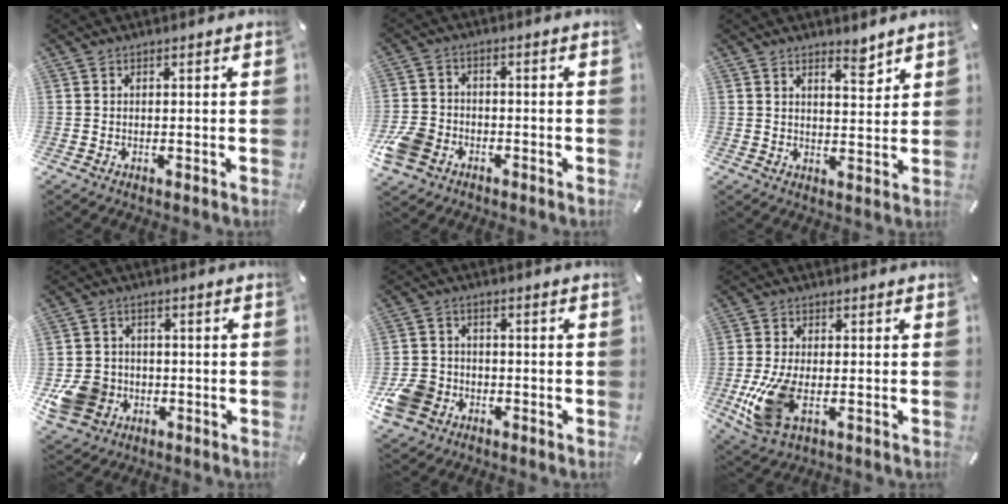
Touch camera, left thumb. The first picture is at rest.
{"total": 7.9, "force": [-3.9, 6.2, 3.2], "torque": [-0.077, 0.025, -0.073]}
{"total": 4.5, "force": [3.8, 1.4, 2.1], "torque": [-0.017, -0.032, 0.062]}
{"total": 10.0, "force": [-2.9, 8.7, 4.1], "torque": [-0.090, 0.023, -0.053]}
{"total": 9.1, "force": [-4.0, 7.4, 3.5], "torque": [-0.089, 0.033, -0.075]}
{"total": 11.9, "force": [-2.8, 6.2, 9.7], "torque": [-0.221, -0.015, -0.047]}